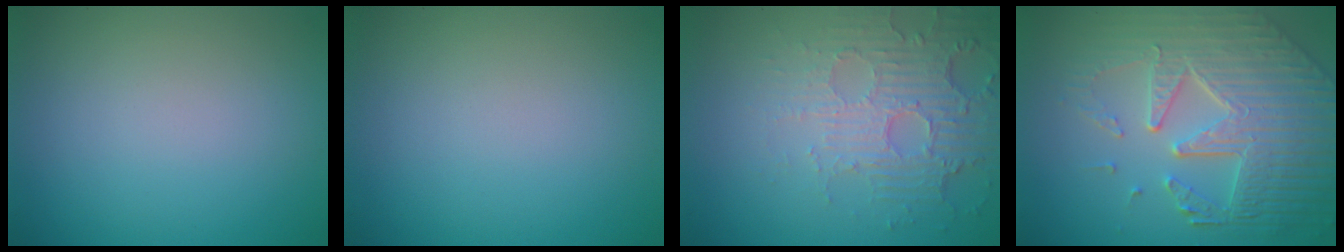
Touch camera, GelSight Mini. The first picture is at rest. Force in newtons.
{"total": 0.0}
{"total": 5.5, "press": 3.7, "slide": 4.0}
{"total": 8.7, "press": 5.9, "slide": 6.3}